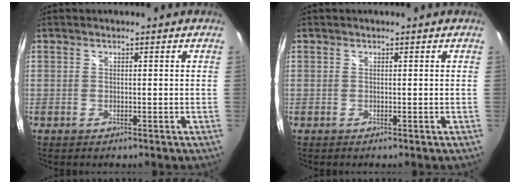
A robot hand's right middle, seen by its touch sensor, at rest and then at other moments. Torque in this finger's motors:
{"motor_torque": [0.00, 0.00, 0.00, 0.01]}